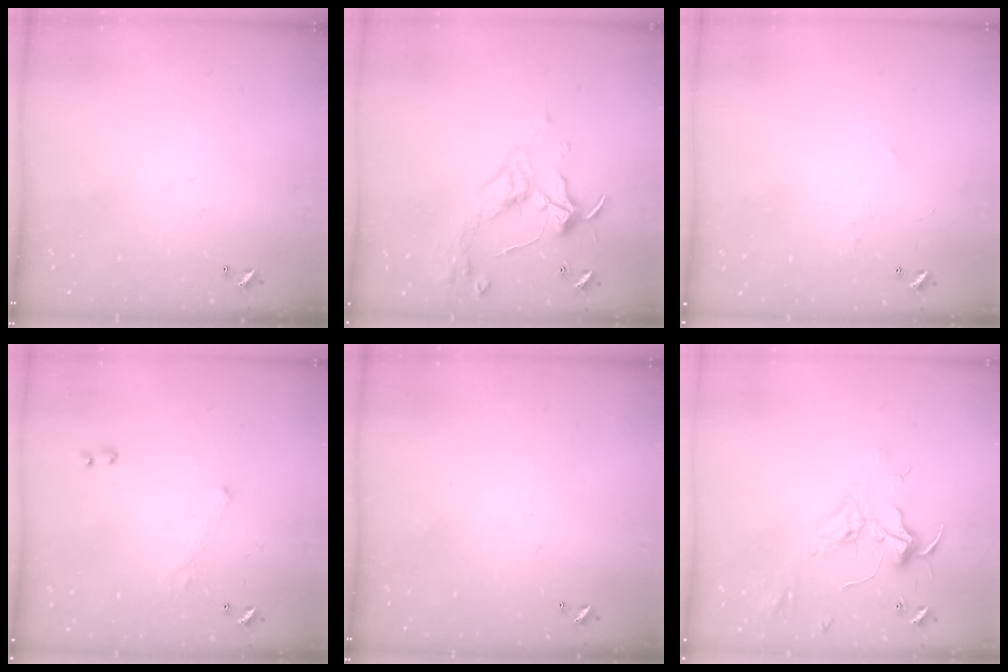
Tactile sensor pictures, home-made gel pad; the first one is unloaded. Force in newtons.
{"total": 3.2, "press": 3.2, "slide": 0.6}
{"total": 2.9, "press": 2.8, "slide": 0.4}
{"total": 1.6, "press": 1.5, "slide": 0.6}
{"total": 0.0}
{"total": 2.5, "press": 2.3, "slide": 0.8}